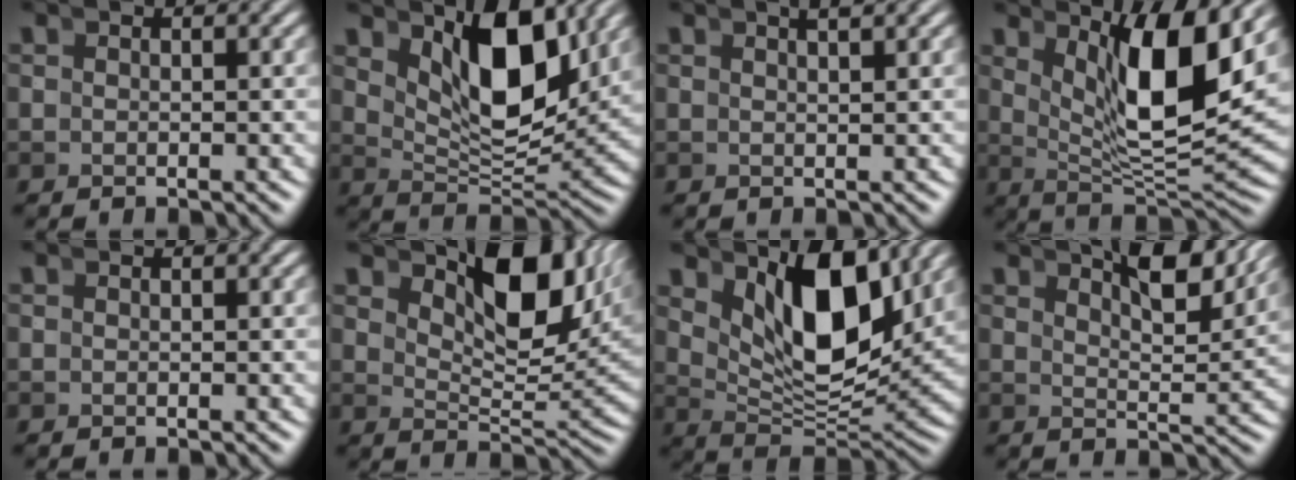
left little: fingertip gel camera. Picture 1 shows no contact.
{"total": 7.2, "force": [3.2, 2.3, 6.1], "torque": [-0.093, -0.010, 0.055]}
{"total": 2.0, "force": [1.3, -1.0, 1.1], "torque": [-0.001, 0.010, 0.023]}
{"total": 8.8, "force": [2.9, 2.3, 8.0], "torque": [-0.119, -0.007, 0.051]}
{"total": 0.0}
{"total": 8.3, "force": [4.5, 2.5, 6.5], "torque": [-0.078, 0.006, 0.068]}
{"total": 8.1, "force": [3.2, 3.0, 6.8], "torque": [-0.102, -0.009, 0.056]}
{"total": 6.1, "force": [4.8, 0.0, 3.8], "torque": [-0.049, 0.001, 0.074]}